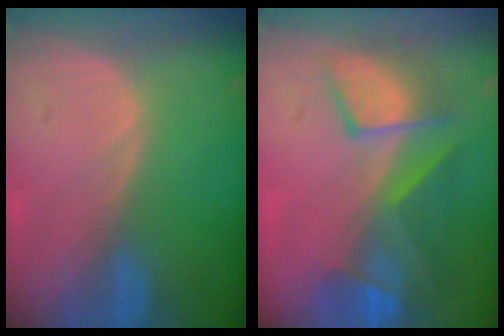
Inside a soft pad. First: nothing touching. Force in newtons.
{"total": 9.0, "press": 8.3, "slide": 3.6}